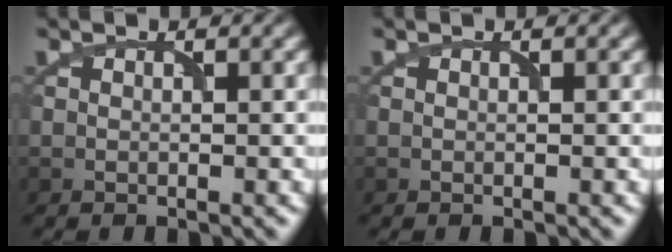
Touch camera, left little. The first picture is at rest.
{"total": 0.0}